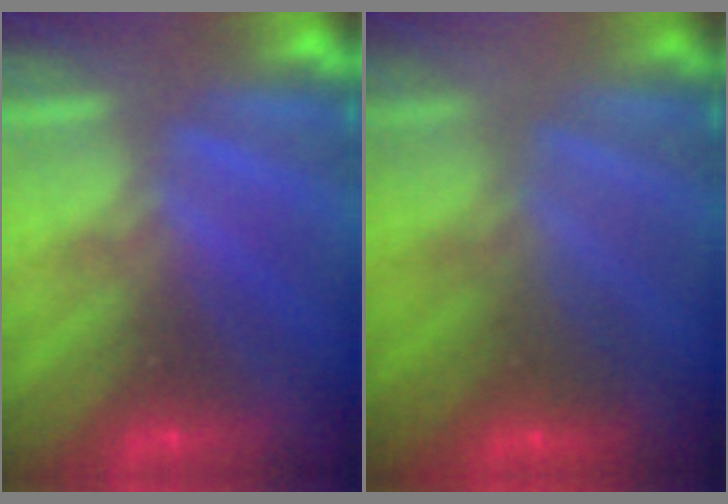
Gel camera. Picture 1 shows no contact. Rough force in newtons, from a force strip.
{"total": 2.0}